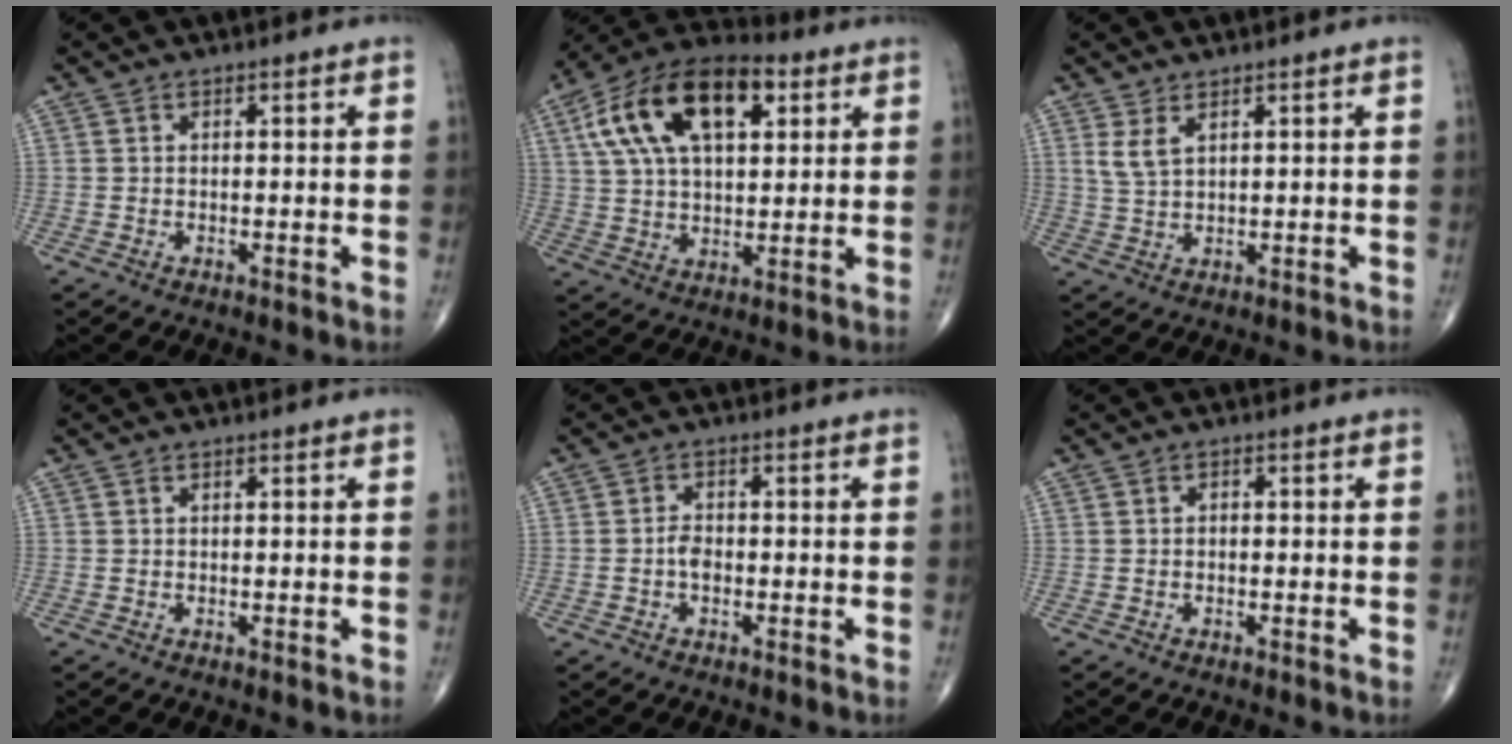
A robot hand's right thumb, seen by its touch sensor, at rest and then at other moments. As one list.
[{"total": 19.6, "force": [7.0, 10.3, 15.1], "torque": [-0.255, 0.012, 0.116]}, {"total": 3.4, "force": [1.8, 1.4, 2.5], "torque": [-0.055, -0.006, 0.044]}, {"total": 0.0}, {"total": 2.3, "force": [-0.6, 1.4, 1.7], "torque": [-0.027, 0.008, -0.014]}, {"total": 0.7, "force": [0.0, 0.5, 0.5], "torque": [-0.008, 0.004, -0.002]}]